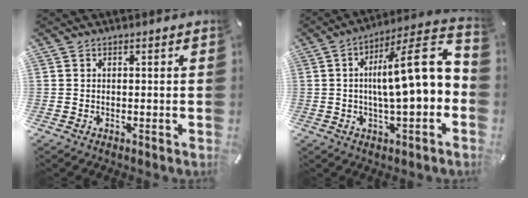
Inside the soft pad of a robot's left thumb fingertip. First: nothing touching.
{"total": 16.7, "force": [1.3, 4.0, 16.1], "torque": [-0.233, -0.023, 0.009]}